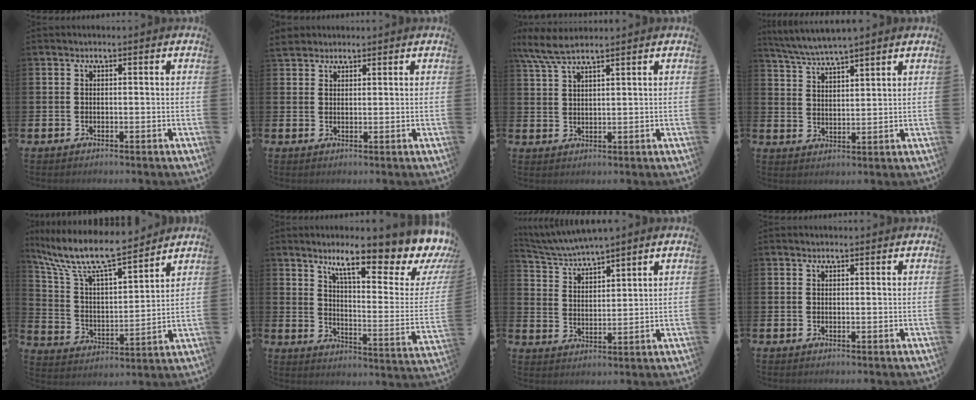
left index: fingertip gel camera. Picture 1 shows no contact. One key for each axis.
{"total": 2.9, "fx": 2.7, "fy": 1.2, "fz": 0.3, "tx": -0.006, "ty": -0.003, "tz": 0.049}
{"total": 5.4, "fx": 4.7, "fy": 0.6, "fz": 2.6, "tx": -0.069, "ty": -0.009, "tz": 0.087}
{"total": 5.0, "fx": 4.8, "fy": 0.0, "fz": 1.2, "tx": -0.045, "ty": -0.023, "tz": 0.088}
{"total": 11.1, "fx": 9.8, "fy": 1.9, "fz": 4.8, "tx": -0.143, "ty": -0.058, "tz": 0.169}
{"total": 11.7, "fx": 8.9, "fy": 2.4, "fz": 7.2, "tx": -0.121, "ty": -0.074, "tz": 0.140}
{"total": 4.8, "fx": 4.7, "fy": 0.0, "fz": 0.5, "tx": -0.036, "ty": -0.029, "tz": 0.084}
{"total": 0.7, "fx": 0.7, "fy": 0.1, "fz": 0.0, "tx": 0.016, "ty": -0.006, "tz": 0.009}